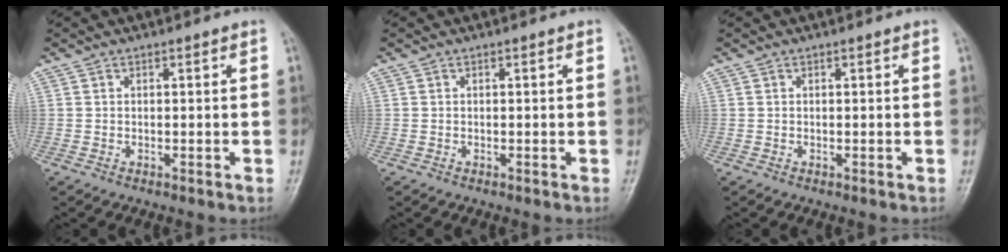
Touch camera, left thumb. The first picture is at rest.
{"total": 0.0}
{"total": 0.0}